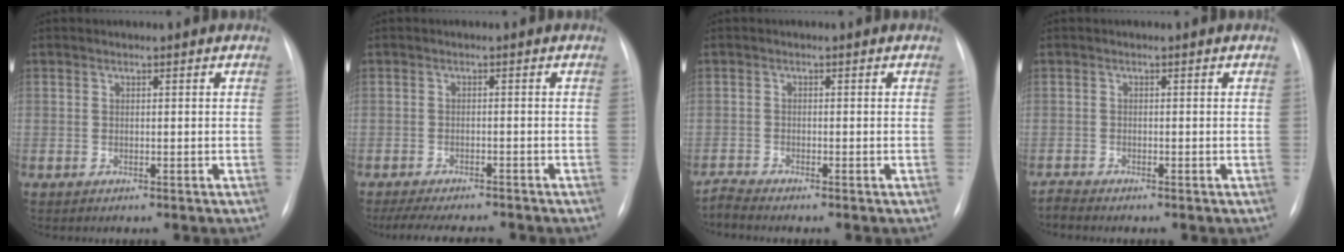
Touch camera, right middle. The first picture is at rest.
{"total": 9.2, "force": [-8.3, 1.7, 3.8], "torque": [-0.059, -0.006, -0.116]}
{"total": 1.6, "force": [-1.5, -0.7, -0.1], "torque": [-0.003, -0.012, -0.030]}
{"total": 1.0, "force": [-0.9, -0.3, -0.1], "torque": [-0.001, -0.008, -0.016]}